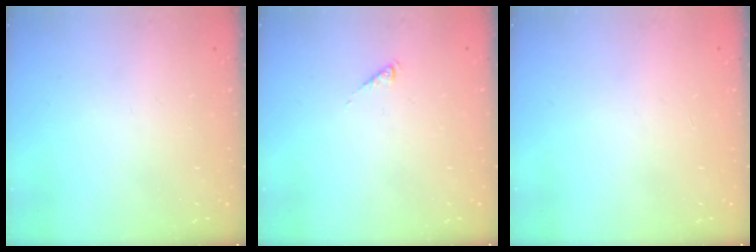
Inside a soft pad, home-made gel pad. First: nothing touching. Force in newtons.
{"total": 0.0}
{"total": 0.0}